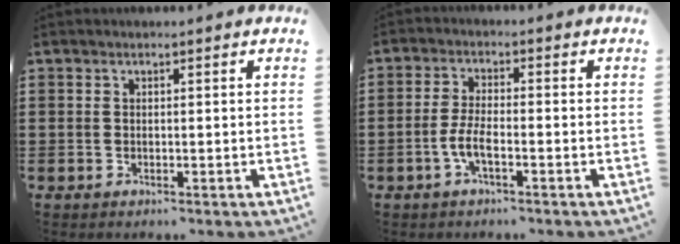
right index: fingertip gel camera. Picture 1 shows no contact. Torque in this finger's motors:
{"motor_torque": [1.50, 0.63, 0.38, 0.14]}